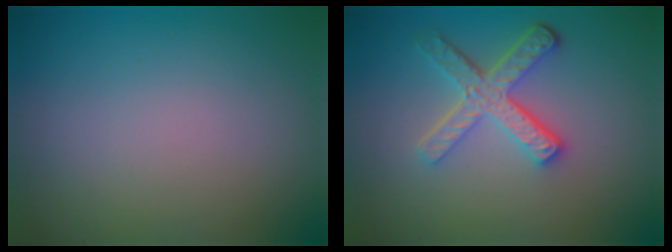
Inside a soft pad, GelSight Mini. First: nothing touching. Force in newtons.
{"total": 4.8, "press": 3.6, "slide": 3.2}